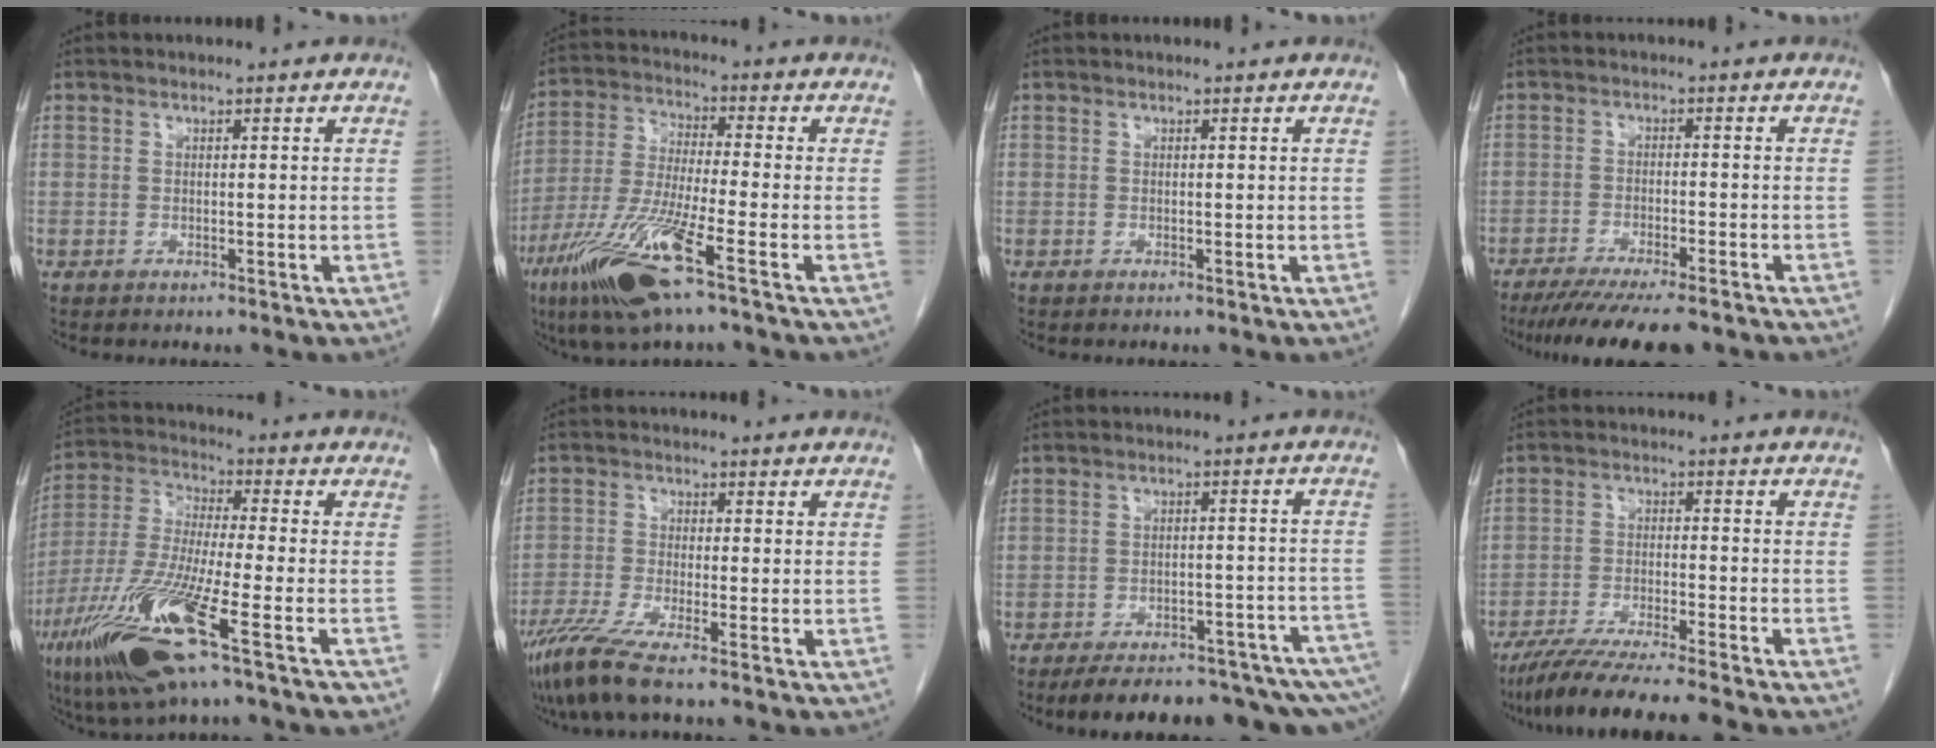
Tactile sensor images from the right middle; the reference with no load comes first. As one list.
[{"total": 13.5, "force": [-7.2, 0.6, 11.4], "torque": [-0.241, -0.029, -0.138]}, {"total": 0.0}, {"total": 11.8, "force": [-9.6, 1.5, 6.6], "torque": [-0.097, -0.023, -0.146]}, {"total": 16.7, "force": [-8.3, 0.9, 14.5], "torque": [-0.319, -0.039, -0.159]}, {"total": 6.7, "force": [-5.0, -0.4, 4.4], "torque": [-0.088, -0.023, -0.096]}, {"total": 20.4, "force": [-17.5, 3.6, 9.9], "torque": [-0.096, 0.009, -0.219]}, {"total": 11.5, "force": [-9.9, -0.8, 5.9], "torque": [-0.082, -0.031, -0.159]}]